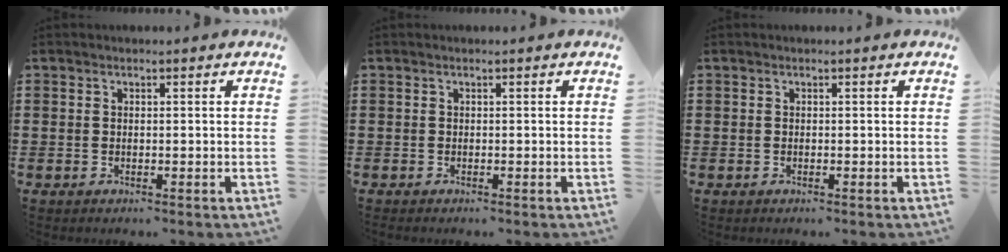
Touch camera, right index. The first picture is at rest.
{"total": 0.0}
{"total": 0.0}